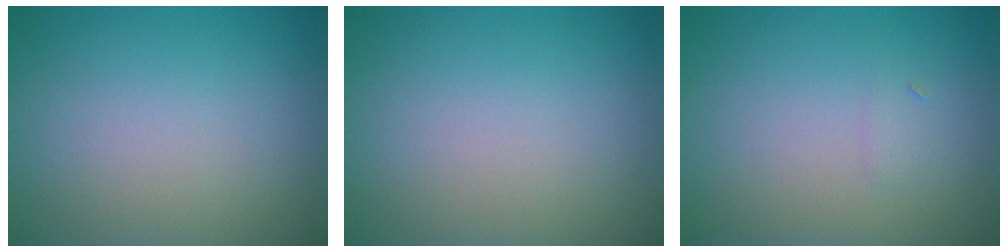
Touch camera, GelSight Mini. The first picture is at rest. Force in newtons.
{"total": 0.0}
{"total": 0.6, "press": 0.6, "slide": 0.0}